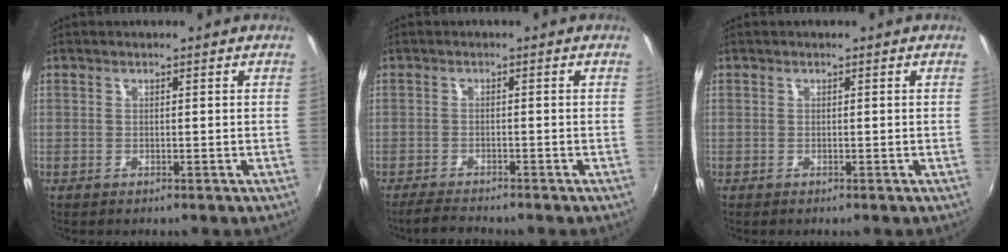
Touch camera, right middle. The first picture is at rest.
{"total": 3.4, "force": [-3.2, 0.2, 1.1], "torque": [-0.037, -0.010, -0.061]}
{"total": 0.0}